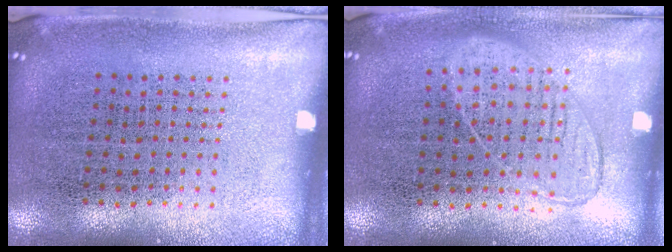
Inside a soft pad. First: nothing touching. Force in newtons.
{"total": 1.0, "press": 0.9, "slide": 0.4}